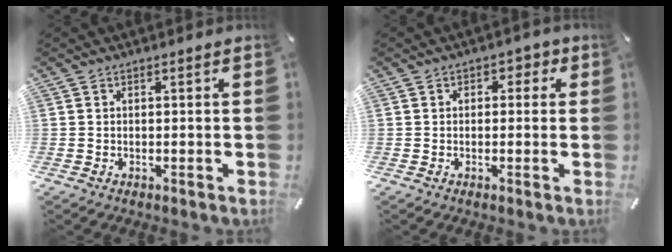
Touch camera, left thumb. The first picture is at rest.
{"total": 2.0, "force": [-0.2, 1.8, 1.0], "torque": [-0.005, 0.004, -0.011]}